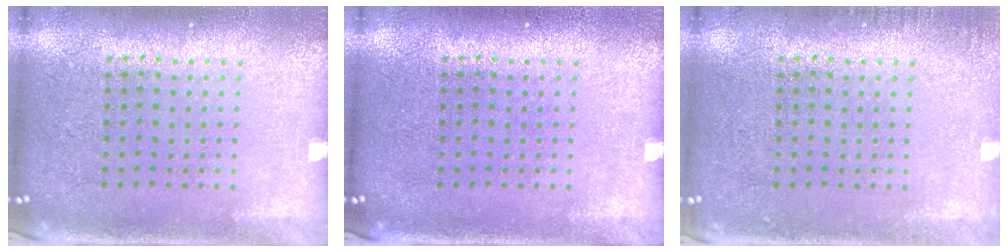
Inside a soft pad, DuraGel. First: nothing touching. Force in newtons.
{"total": 0.0}
{"total": 1.1, "press": 1.0, "slide": 0.2}